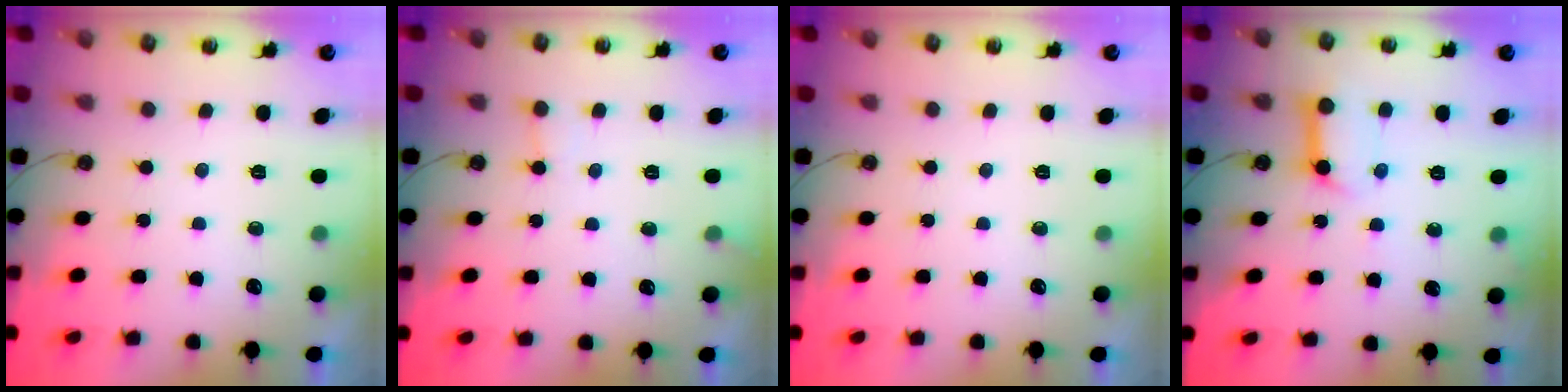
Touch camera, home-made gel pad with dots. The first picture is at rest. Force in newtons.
{"total": 5.9, "press": 5.9, "slide": 0.6}
{"total": 0.0}
{"total": 10.5, "press": 10.4, "slide": 1.2}